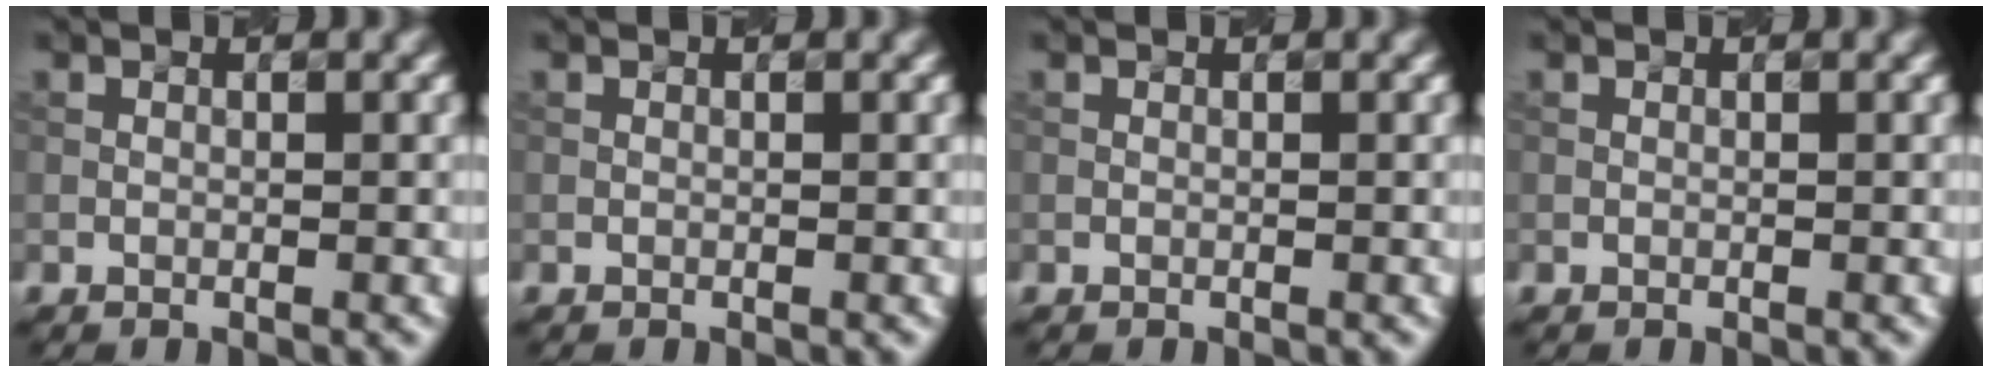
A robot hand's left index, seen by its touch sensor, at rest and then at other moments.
{"total": 0.0}
{"total": 0.0}
{"total": 0.0}